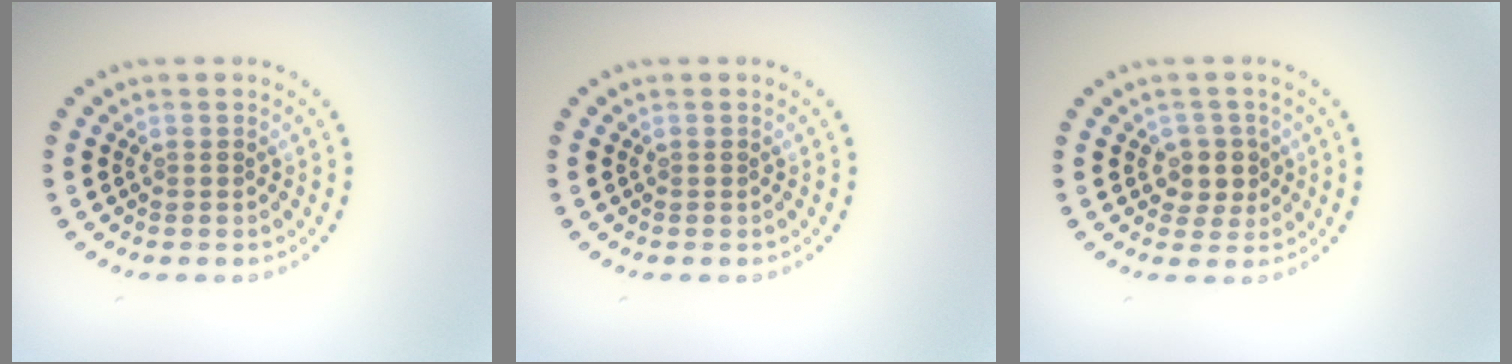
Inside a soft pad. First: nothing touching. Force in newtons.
{"total": 0.0}
{"total": 2.5, "press": 2.1, "slide": 1.2}